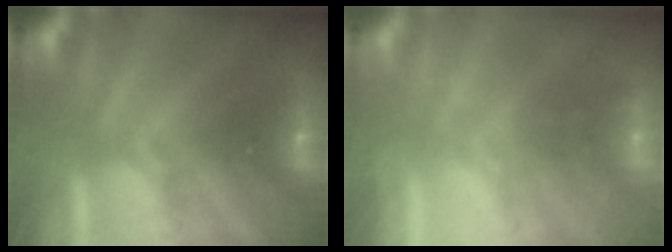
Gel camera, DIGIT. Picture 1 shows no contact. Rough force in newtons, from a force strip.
{"total": 2.3}